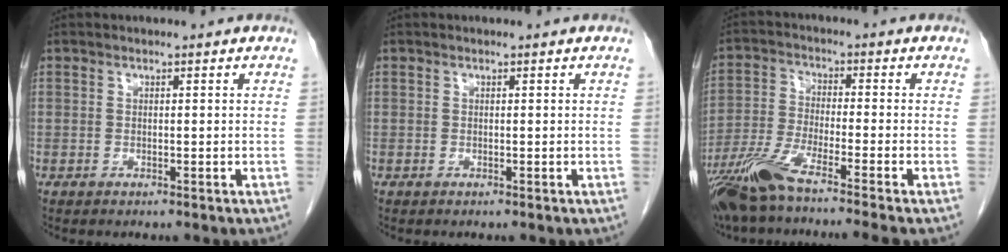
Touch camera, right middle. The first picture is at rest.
{"total": 0.0}
{"total": 10.6, "force": [-8.1, -1.0, 6.7], "torque": [-0.130, -0.033, -0.146]}